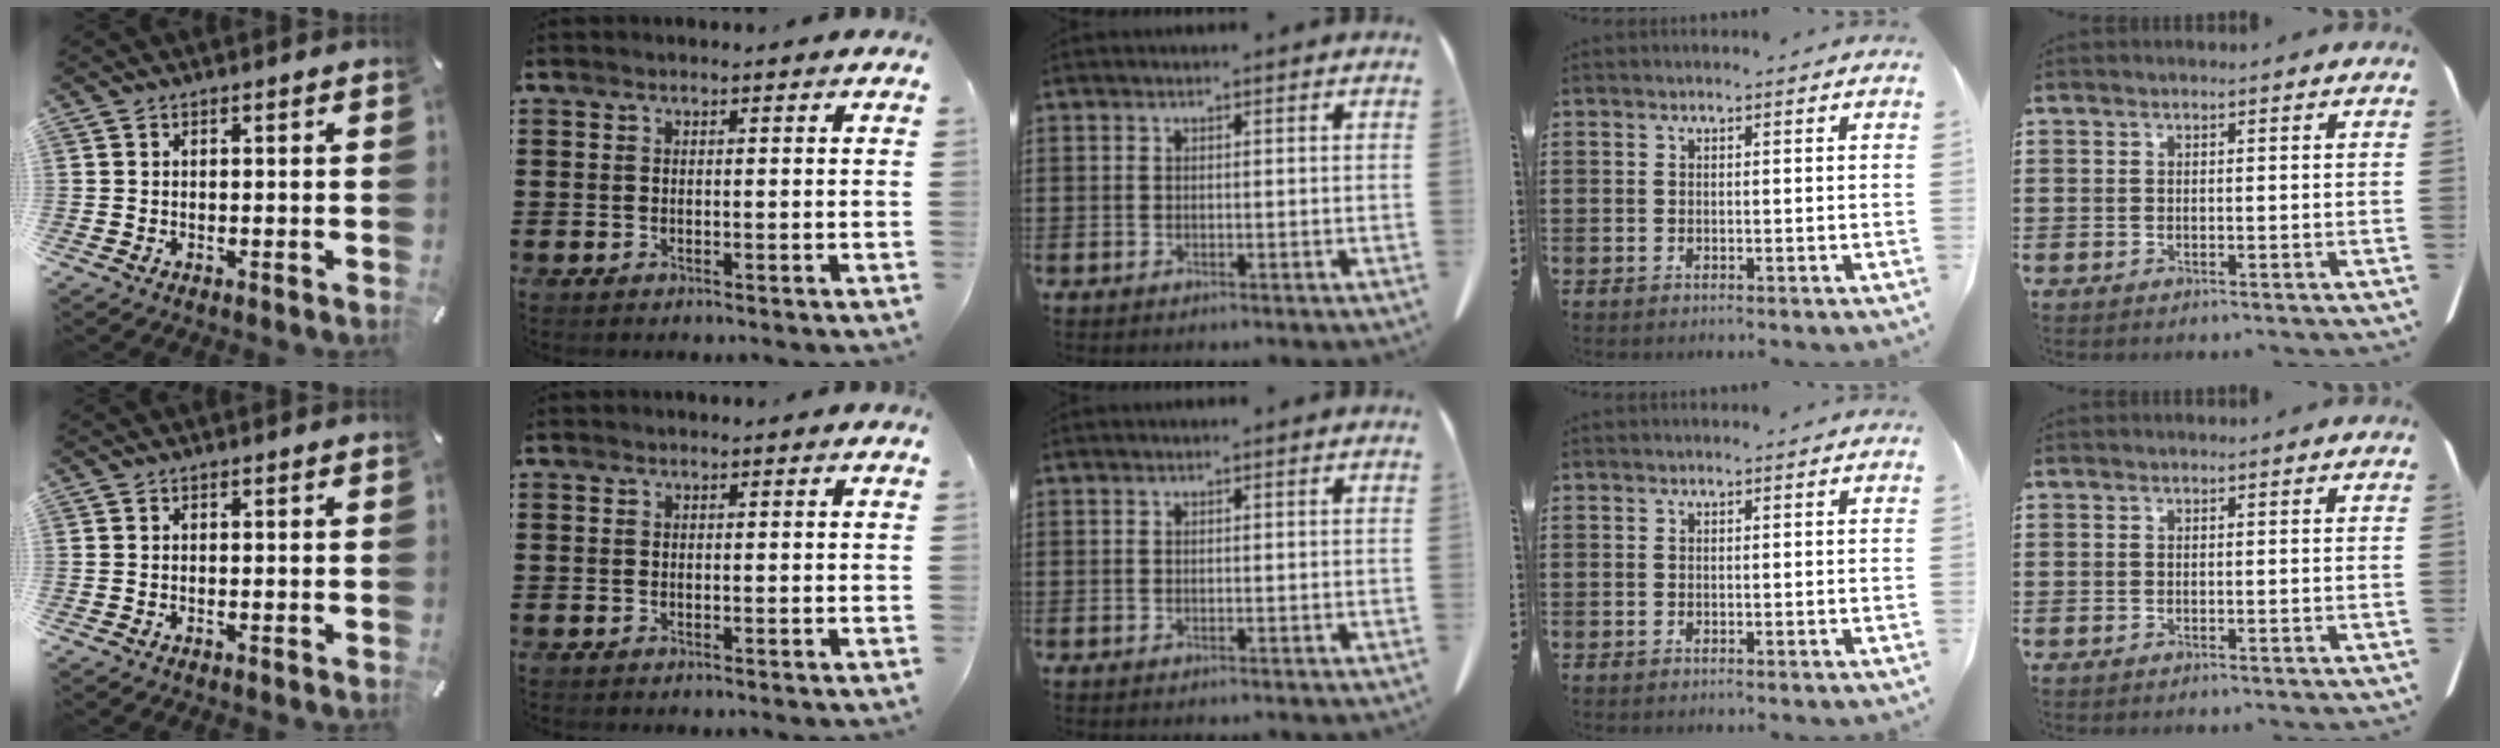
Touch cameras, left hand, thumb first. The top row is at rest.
{}